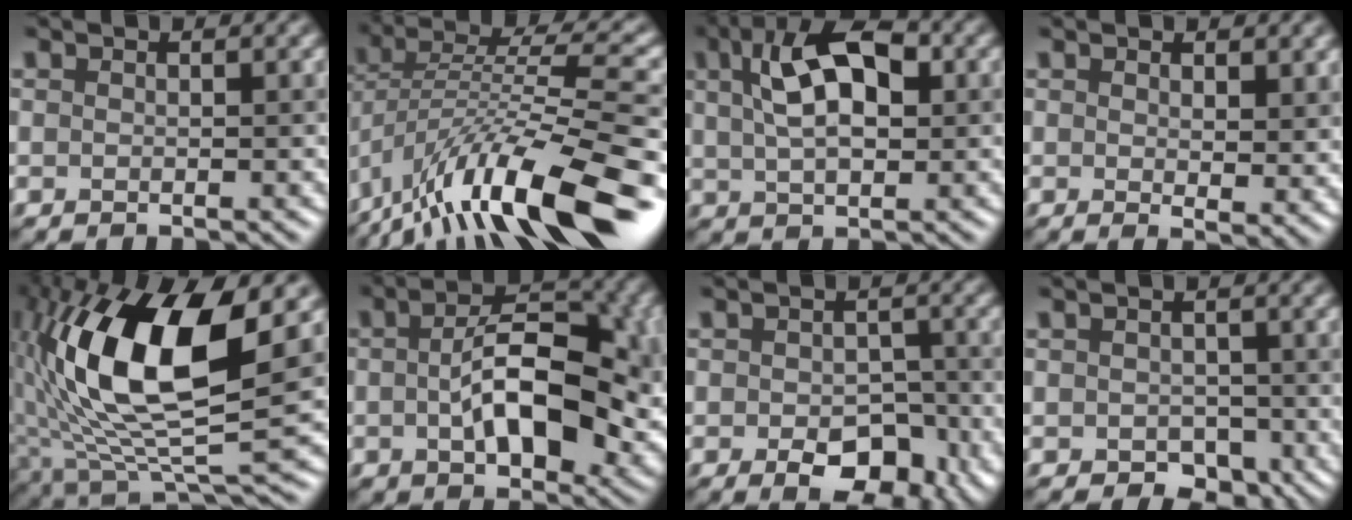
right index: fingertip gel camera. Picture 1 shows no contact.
{"total": 15.1, "force": [-8.1, 3.8, 12.2], "torque": [-0.227, 0.024, -0.140]}
{"total": 8.3, "force": [2.6, 4.2, 6.7], "torque": [-0.107, 0.029, 0.028]}
{"total": 2.9, "force": [1.1, 1.0, 2.5], "torque": [-0.033, -0.011, 0.021]}
{"total": 14.2, "force": [3.2, 5.0, 12.9], "torque": [-0.246, 0.003, 0.059]}
{"total": 9.5, "force": [-0.3, 4.6, 8.4], "torque": [-0.135, 0.005, -0.004]}
{"total": 5.8, "force": [-2.0, 3.6, 4.1], "torque": [-0.055, -0.013, -0.030]}
{"total": 2.4, "force": [-0.5, 1.9, 1.2], "torque": [-0.016, -0.008, -0.010]}